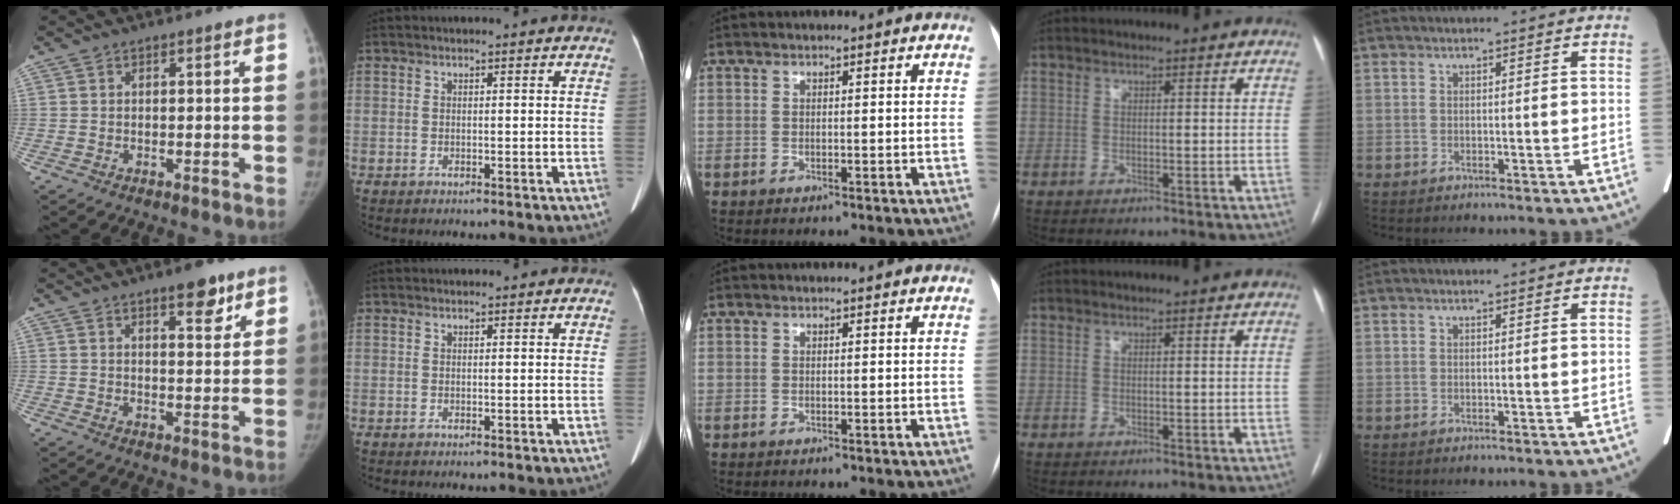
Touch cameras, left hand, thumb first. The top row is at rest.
{"thumb": {"total": 6.3, "force": [4.0, 2.2, 4.3], "torque": [-0.042, -0.023, 0.054]}}